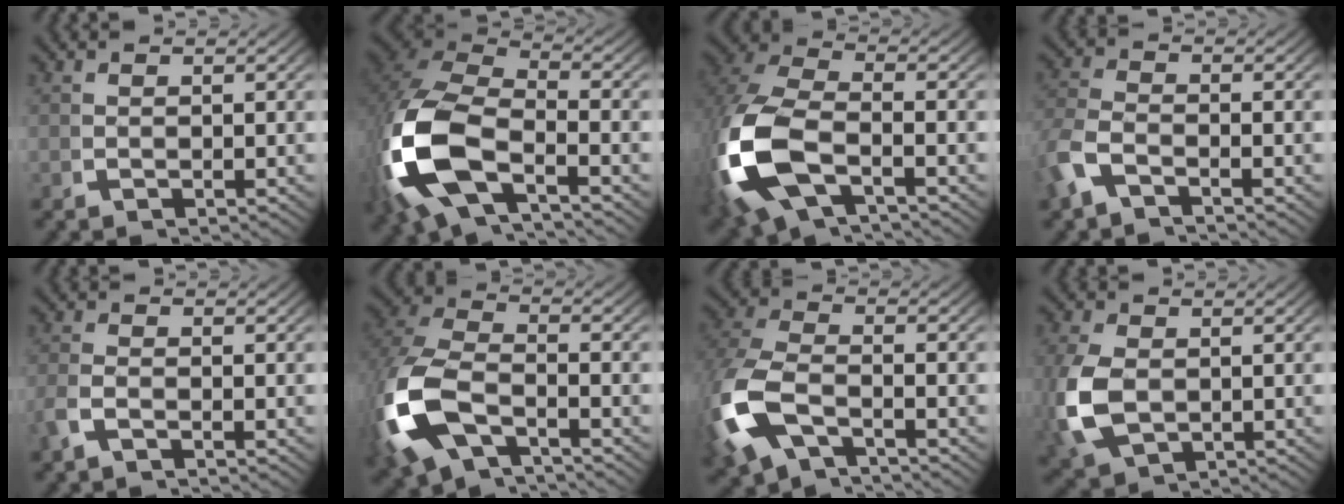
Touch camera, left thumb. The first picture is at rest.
{"total": 15.0, "force": [-1.3, 10.2, 10.9], "torque": [-0.291, -0.030, -0.017]}
{"total": 12.1, "force": [-2.0, 7.9, 8.9], "torque": [-0.248, -0.027, -0.021]}
{"total": 3.6, "force": [-1.4, 2.5, 2.2], "torque": [-0.061, -0.002, -0.032]}
{"total": 1.9, "force": [-1.0, 0.9, 1.3], "torque": [-0.038, 0.001, -0.022]}
{"total": 10.4, "force": [-2.1, 7.2, 7.3], "torque": [-0.199, -0.025, -0.026]}
{"total": 8.2, "force": [-2.0, 5.6, 5.6], "torque": [-0.167, -0.023, -0.022]}
{"total": 7.2, "force": [-1.2, 5.3, 4.8], "torque": [-0.144, -0.030, 0.000]}